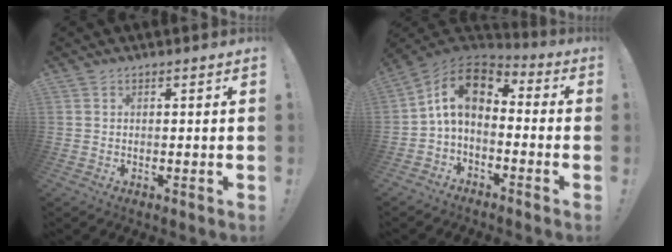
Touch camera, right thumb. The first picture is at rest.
{"total": 11.4, "force": [1.6, 7.1, 8.7], "torque": [-0.156, 0.003, 0.029]}